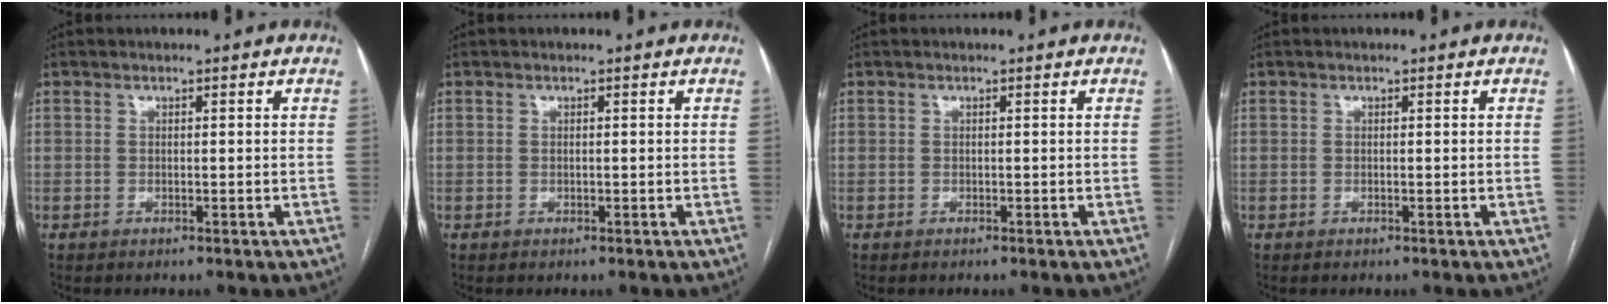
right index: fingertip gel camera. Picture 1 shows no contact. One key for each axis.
{"total": 0.0}
{"total": 0.0}
{"total": 0.0}